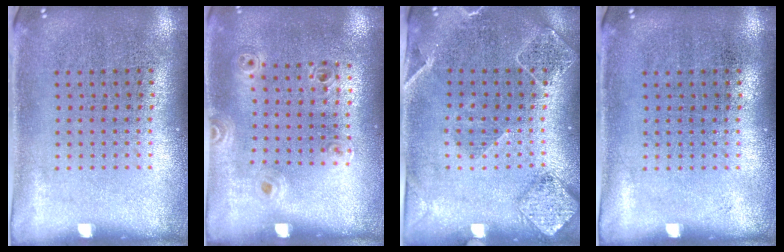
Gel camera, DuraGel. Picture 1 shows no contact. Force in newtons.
{"total": 0.9, "press": 0.8, "slide": 0.3}
{"total": 1.7, "press": 1.7, "slide": 0.5}
{"total": 0.0}